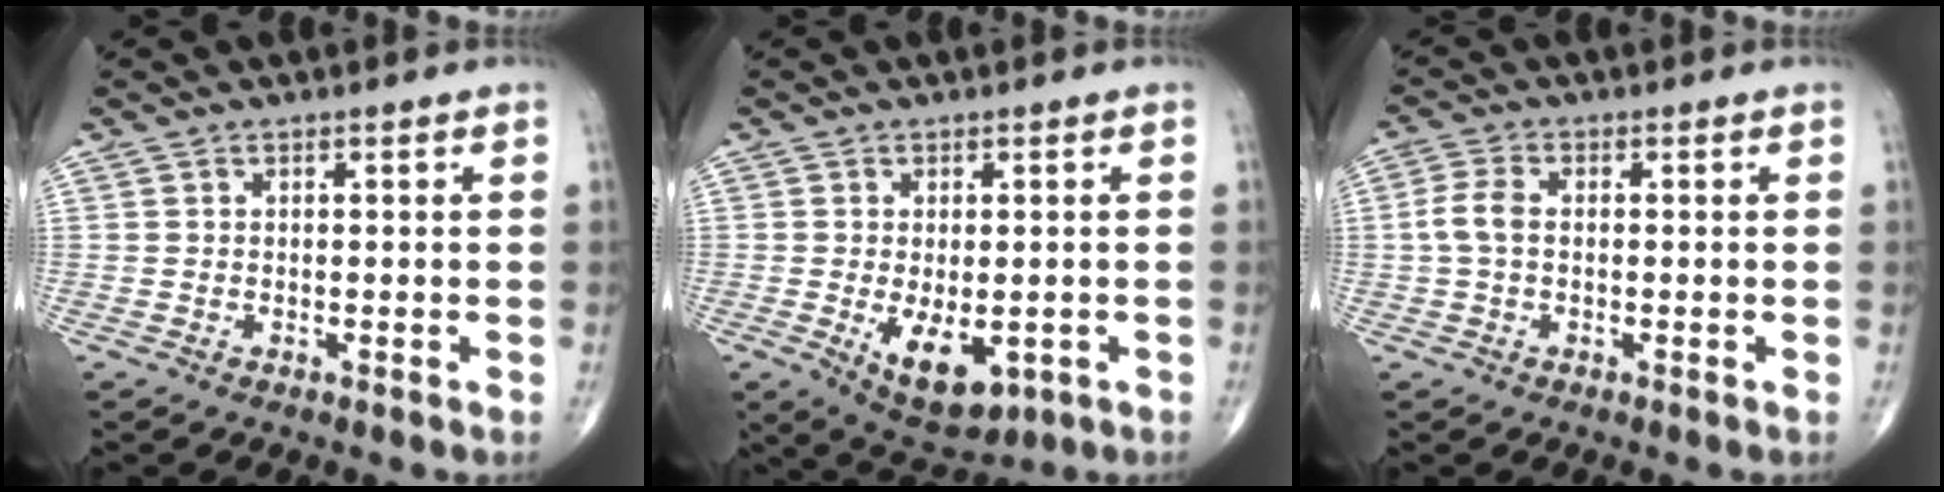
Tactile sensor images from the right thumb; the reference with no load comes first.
{"total": 8.8, "force": [-2.2, 4.7, 7.1], "torque": [-0.094, -0.011, -0.019]}
{"total": 4.1, "force": [-0.1, 2.5, 3.3], "torque": [-0.079, 0.010, -0.008]}